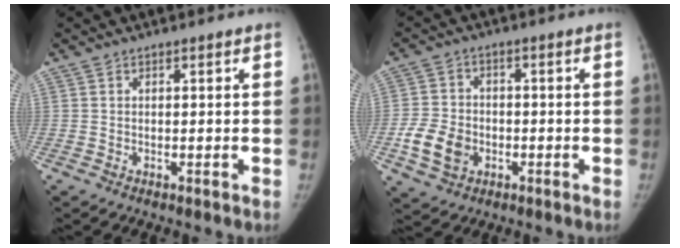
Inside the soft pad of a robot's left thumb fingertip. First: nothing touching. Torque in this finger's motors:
{"motor_torque": [-0.02, 0.03, 0.13, -0.18, 0.01]}